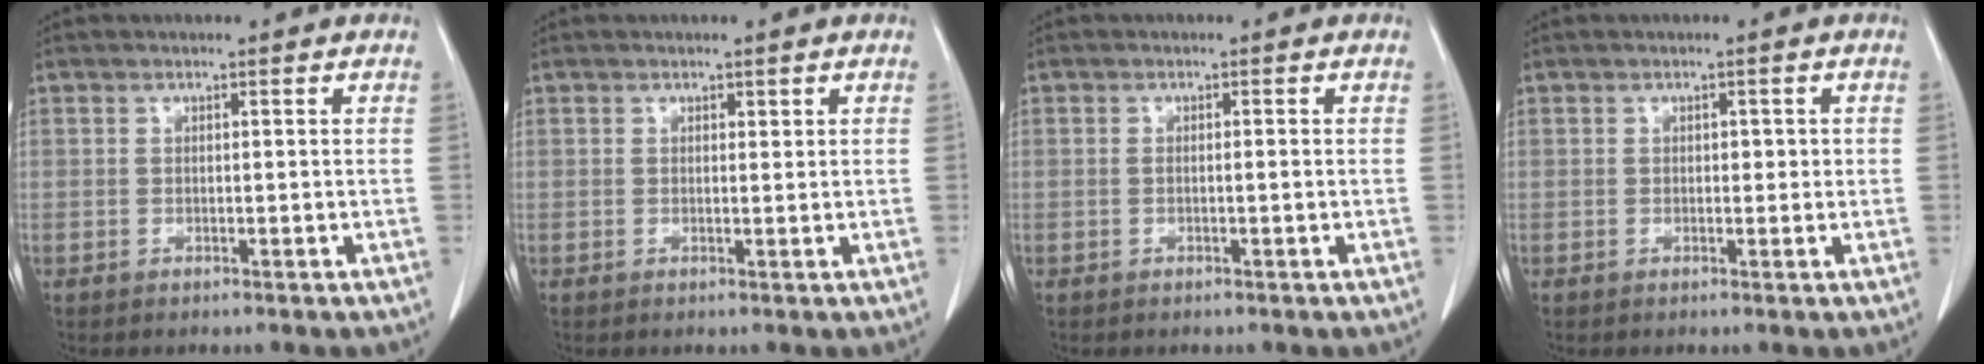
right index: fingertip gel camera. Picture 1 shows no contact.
{"total": 0.6, "force": [0.4, 0.3, 0.3], "torque": [0.001, -0.003, 0.004]}
{"total": 0.9, "force": [-0.1, 0.1, 0.9], "torque": [-0.019, 0.002, 0.000]}
{"total": 1.4, "force": [0.1, 0.9, 1.1], "torque": [-0.011, 0.004, 0.001]}